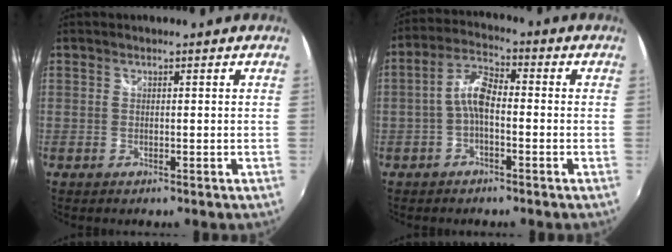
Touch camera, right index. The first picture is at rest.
{"total": 5.7, "force": [-1.6, 2.4, 4.9], "torque": [-0.105, 0.019, -0.035]}